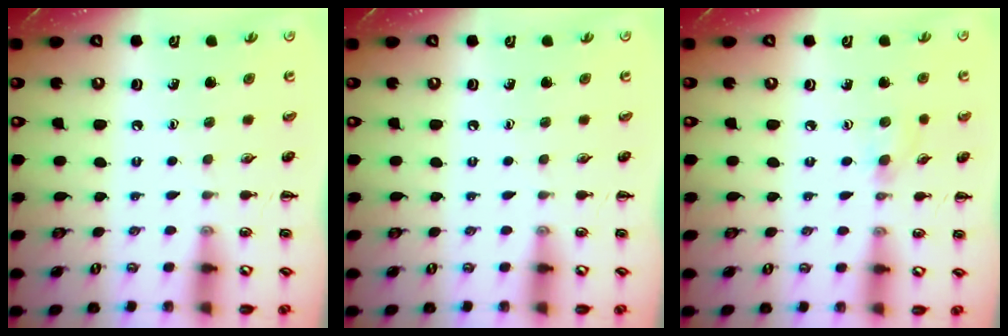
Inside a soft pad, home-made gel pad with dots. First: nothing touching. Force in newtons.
{"total": 0.0}
{"total": 4.3, "press": 4.0, "slide": 1.6}